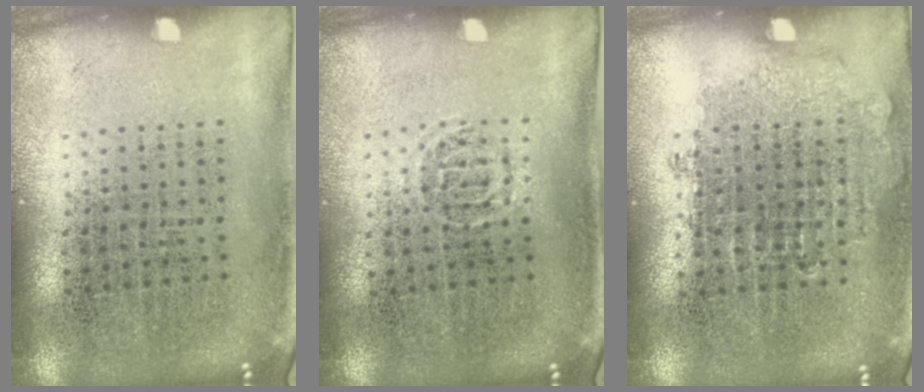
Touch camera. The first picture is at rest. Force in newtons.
{"total": 0.6, "press": 0.5, "slide": 0.4}
{"total": 0.8, "press": 0.7, "slide": 0.3}